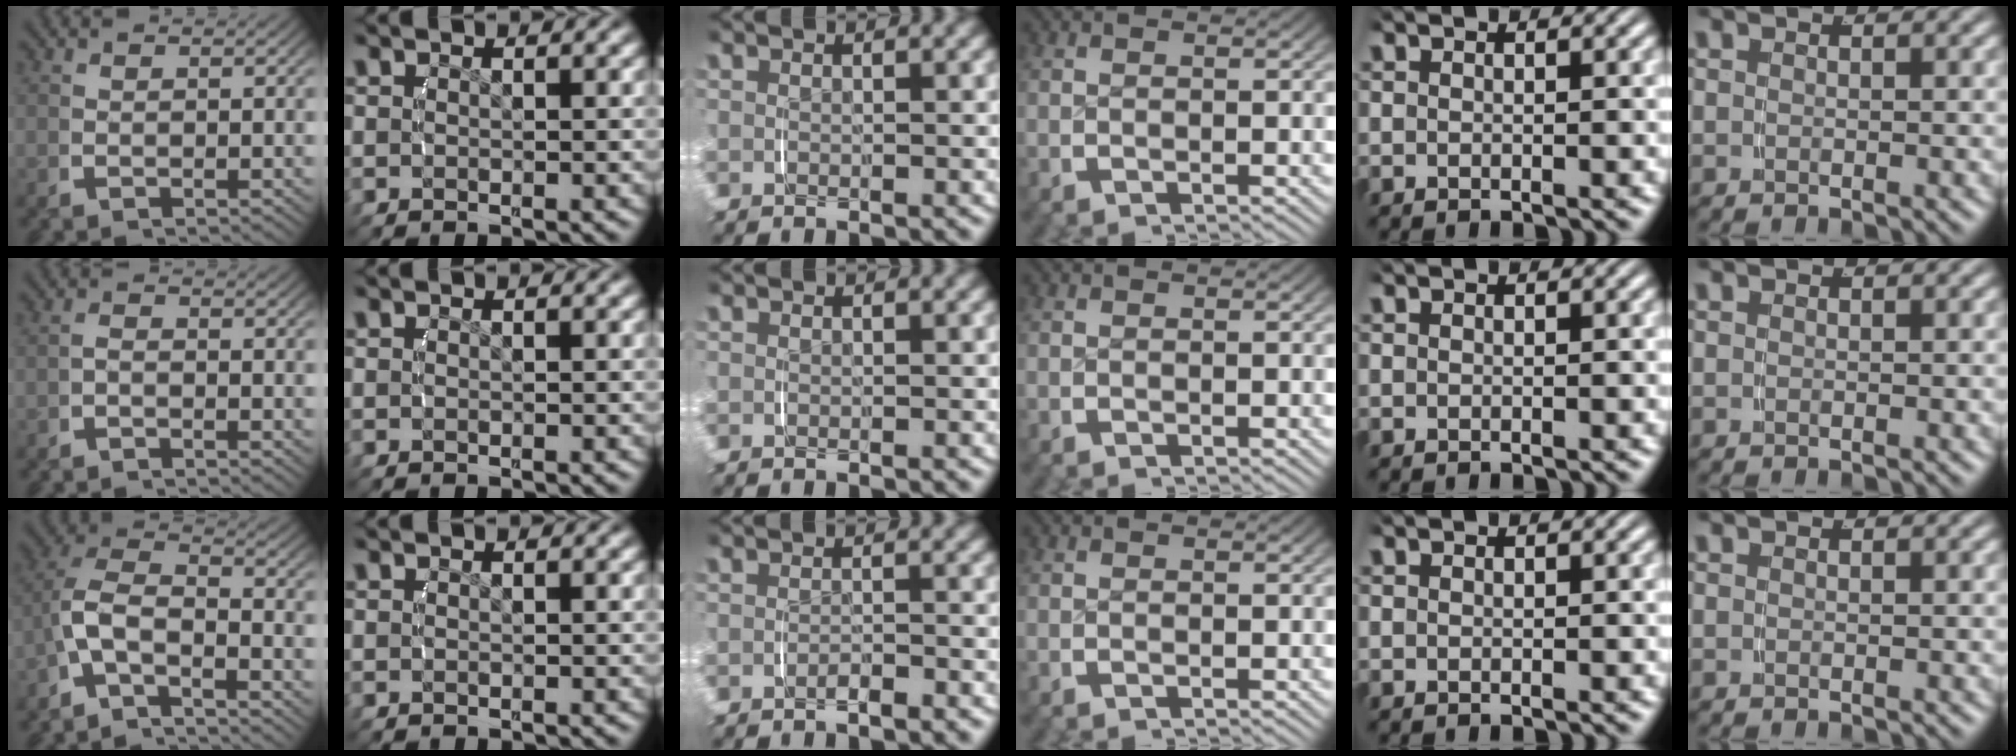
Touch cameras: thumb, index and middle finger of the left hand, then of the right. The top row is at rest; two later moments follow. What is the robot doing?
{"motion": "lift_and_place", "object": "camera"}